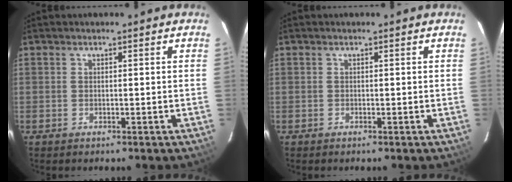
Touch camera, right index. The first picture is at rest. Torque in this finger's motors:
{"motor_torque": [0.00, 0.00, -0.01, 0.01]}